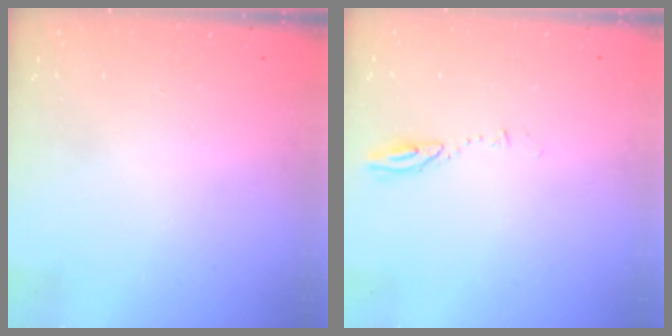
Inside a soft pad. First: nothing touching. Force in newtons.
{"total": 4.0, "press": 4.0, "slide": 0.5}